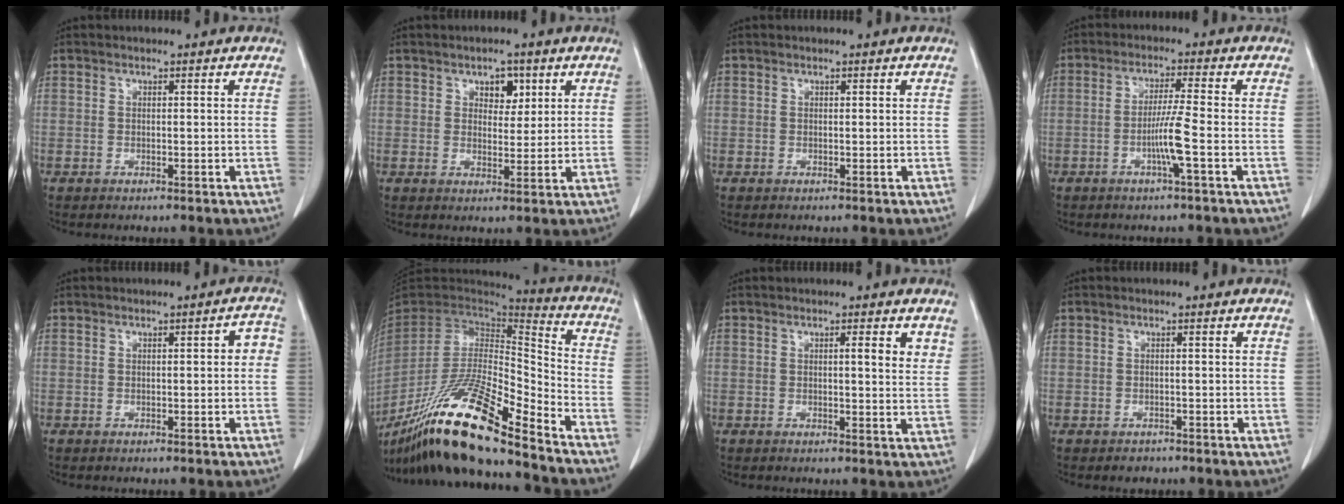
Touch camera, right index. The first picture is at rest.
{"total": 3.7, "force": [1.8, 2.3, 2.3], "torque": [-0.028, 0.003, 0.028]}
{"total": 0.0}
{"total": 5.0, "force": [-1.7, -0.9, 4.6], "torque": [-0.089, -0.002, -0.033]}
{"total": 2.3, "force": [-0.1, 0.9, 2.2], "torque": [-0.018, 0.013, -0.004]}
{"total": 23.5, "force": [-17.6, 2.2, 15.4], "torque": [-0.299, -0.038, -0.326]}
{"total": 3.0, "force": [1.5, 0.4, 2.6], "torque": [-0.031, -0.005, 0.015]}
{"total": 1.8, "force": [-1.1, 1.4, 0.0], "torque": [-0.004, 0.004, -0.017]}